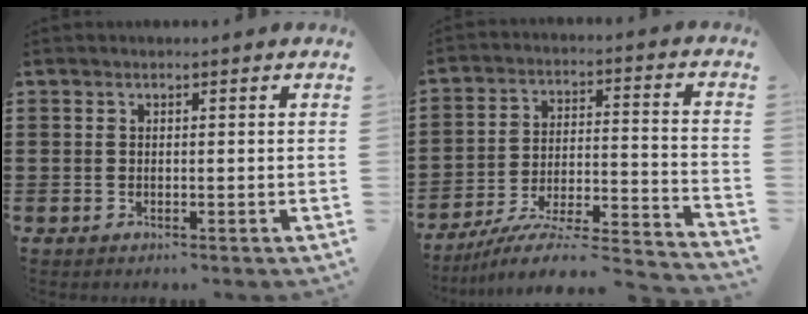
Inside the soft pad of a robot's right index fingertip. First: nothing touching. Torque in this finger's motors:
{"motor_torque": [0.56, 0.75, 0.69, 0.16]}